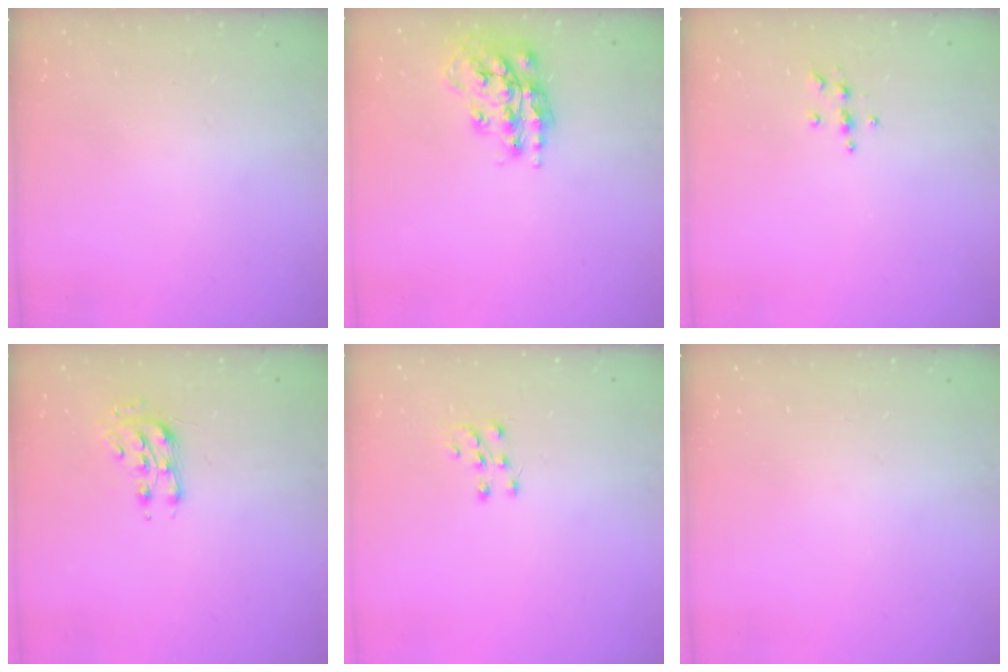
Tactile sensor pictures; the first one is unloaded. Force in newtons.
{"total": 16.8, "press": 16.7, "slide": 1.5}
{"total": 4.0, "press": 3.9, "slide": 0.4}
{"total": 8.1, "press": 8.0, "slide": 1.0}
{"total": 6.0, "press": 5.9, "slide": 0.4}
{"total": 0.0}